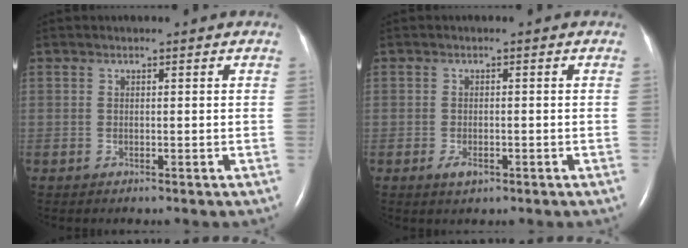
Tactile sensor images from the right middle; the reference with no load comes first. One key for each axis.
{"total": 2.0, "fx": -1.0, "fy": 1.0, "fz": 1.4, "tx": -0.028, "ty": 0.000, "tz": -0.014}